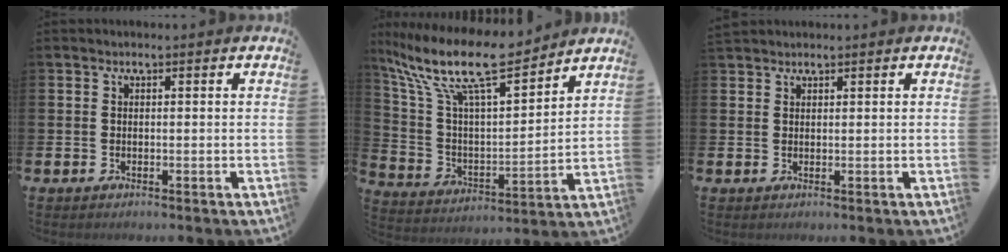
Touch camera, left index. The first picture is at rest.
{"total": 12.9, "force": [10.5, 2.7, 6.9], "torque": [-0.180, -0.059, 0.184]}
{"total": 1.4, "force": [1.4, 0.4, -0.1], "torque": [-0.001, 0.003, 0.027]}